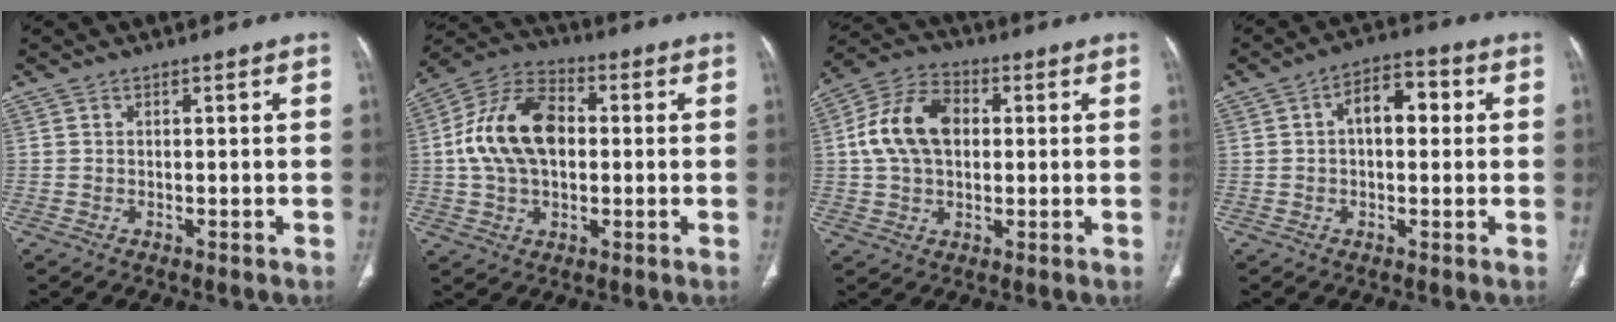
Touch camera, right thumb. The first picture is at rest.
{"total": 15.6, "force": [1.0, 10.0, 12.0], "torque": [-0.212, 0.027, 0.010]}
{"total": 12.9, "force": [1.6, 8.7, 9.4], "torque": [-0.168, 0.022, 0.022]}
{"total": 7.8, "force": [1.2, 4.5, 6.3], "torque": [-0.074, 0.025, 0.011]}